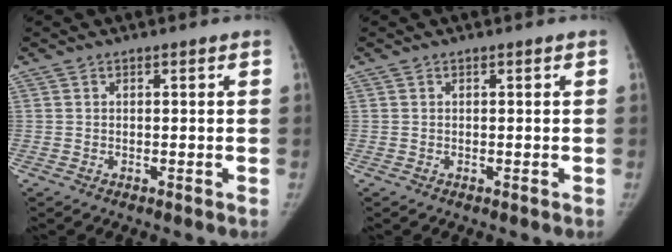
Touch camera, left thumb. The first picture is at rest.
{"total": 0.0}